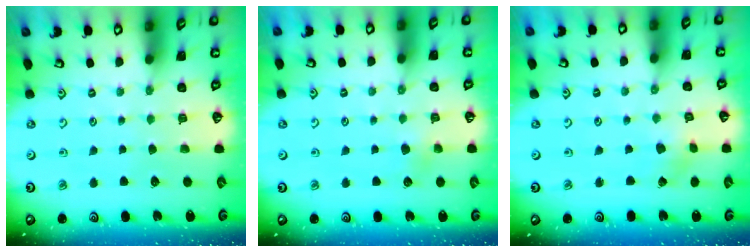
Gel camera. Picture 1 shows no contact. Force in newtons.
{"total": 2.6, "press": 2.6, "slide": 0.5}
{"total": 2.3, "press": 2.3, "slide": 0.3}